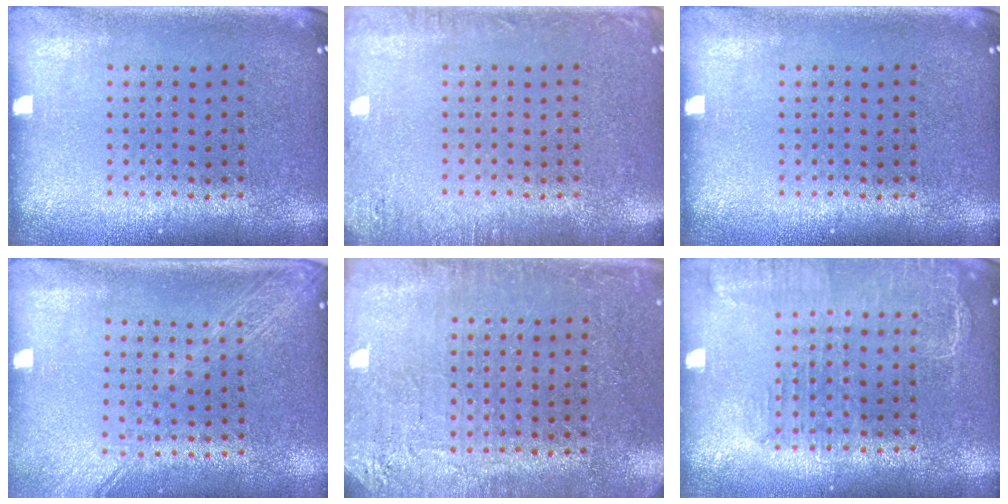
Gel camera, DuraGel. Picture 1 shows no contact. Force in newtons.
{"total": 1.7, "press": 1.7, "slide": 0.2}
{"total": 0.0}
{"total": 1.8, "press": 1.5, "slide": 1.0}
{"total": 2.9, "press": 2.8, "slide": 0.9}
{"total": 1.6, "press": 1.5, "slide": 0.7}